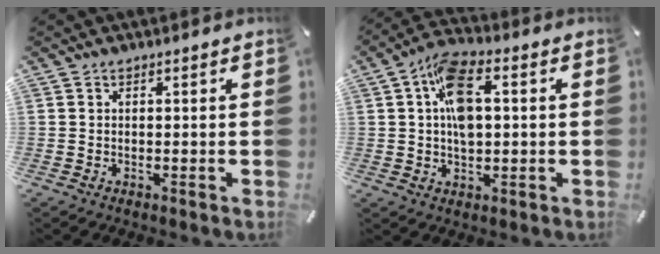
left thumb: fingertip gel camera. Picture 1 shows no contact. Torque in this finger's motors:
{"motor_torque": [1.95, 1.98, 1.19, -0.97, 0.45]}